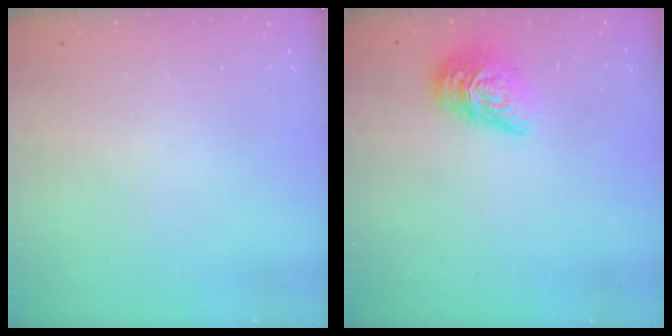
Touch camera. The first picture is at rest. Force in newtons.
{"total": 12.5, "press": 12.5, "slide": 0.5}